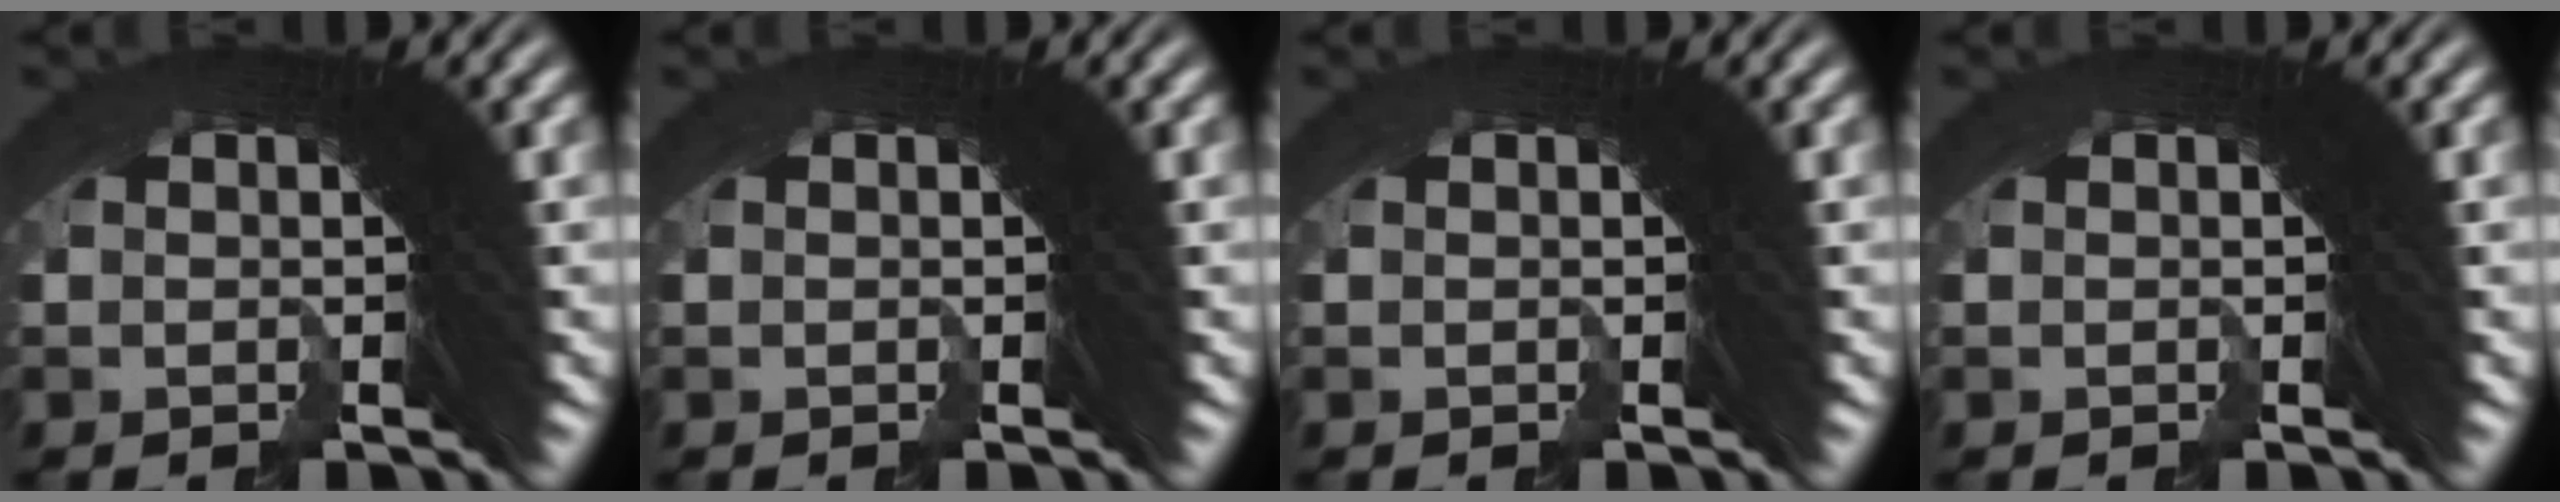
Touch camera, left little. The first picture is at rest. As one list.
[{"total": 0.0}, {"total": 0.0}, {"total": 0.0}]